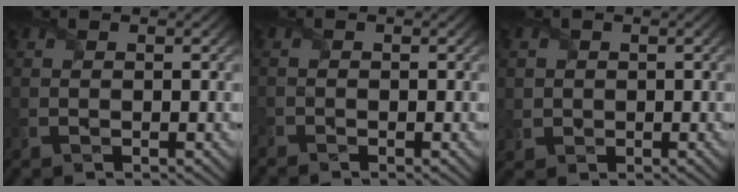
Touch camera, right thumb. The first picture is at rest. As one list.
[{"total": 1.3, "force": [-1.3, 0.1, 0.1], "torque": [-0.007, -0.007, -0.031]}, {"total": 2.0, "force": [0.2, 2.0, 0.1], "torque": [-0.016, -0.004, 0.001]}]